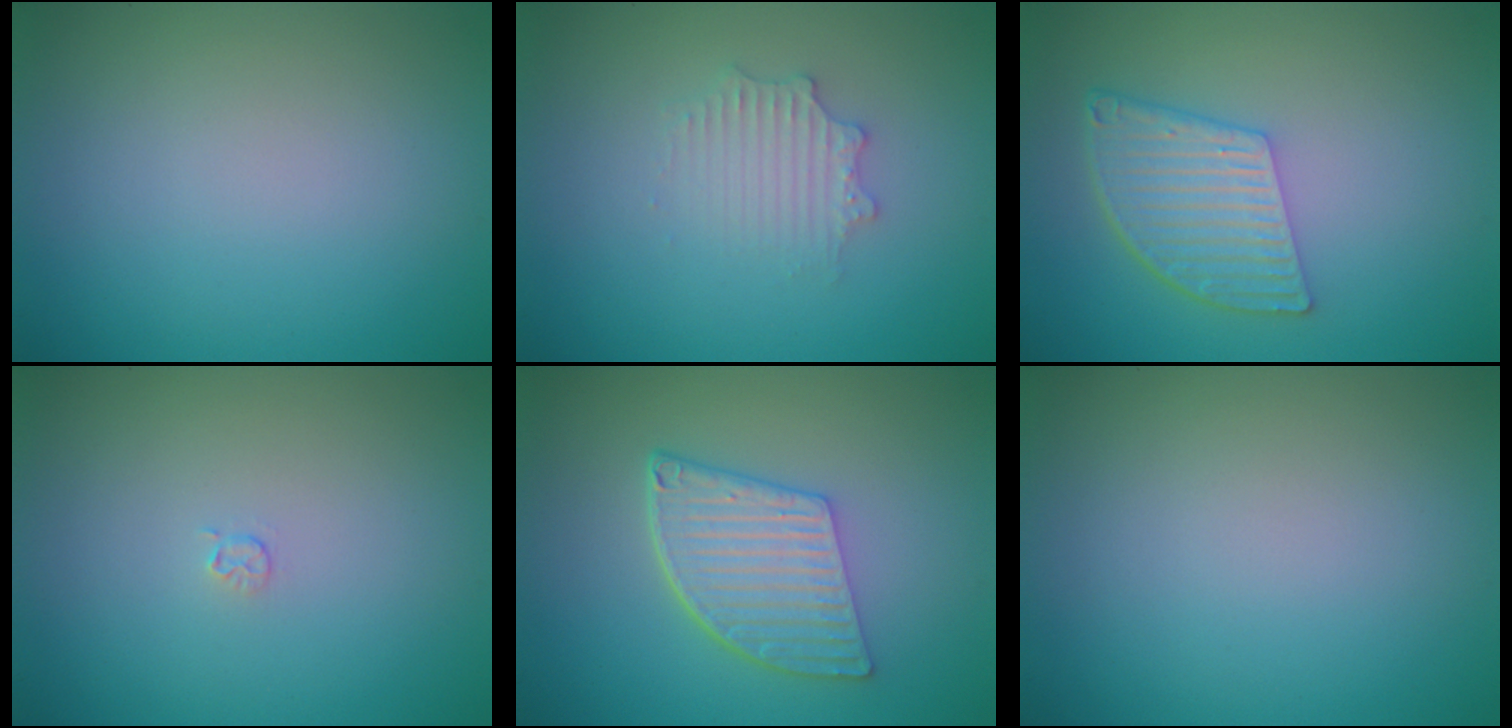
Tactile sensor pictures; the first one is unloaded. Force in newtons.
{"total": 2.2, "press": 2.2, "slide": 0.4}
{"total": 5.3, "press": 3.9, "slide": 3.7}
{"total": 0.6, "press": 0.3, "slide": 0.6}
{"total": 5.6, "press": 4.2, "slide": 3.7}
{"total": 0.0}